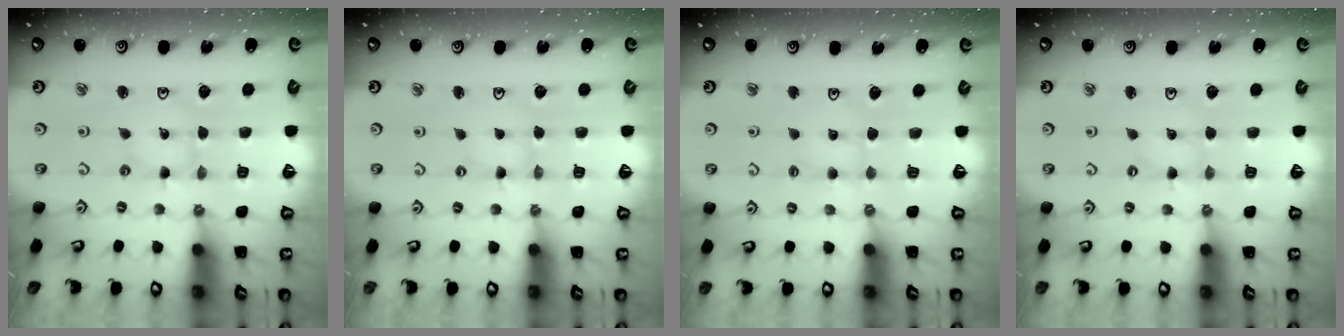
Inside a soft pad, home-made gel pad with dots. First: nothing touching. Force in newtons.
{"total": 0.0}
{"total": 1.7, "press": 1.6, "slide": 0.4}
{"total": 0.0}